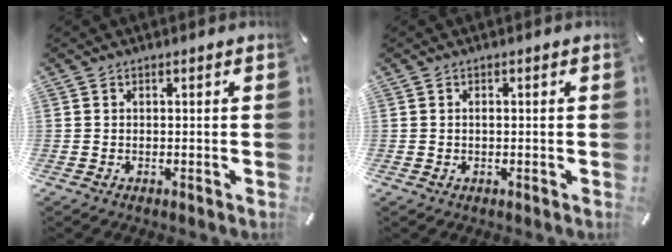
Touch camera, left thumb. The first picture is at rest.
{"total": 0.7, "force": [0.0, 0.4, 0.5], "torque": [-0.012, 0.000, 0.000]}